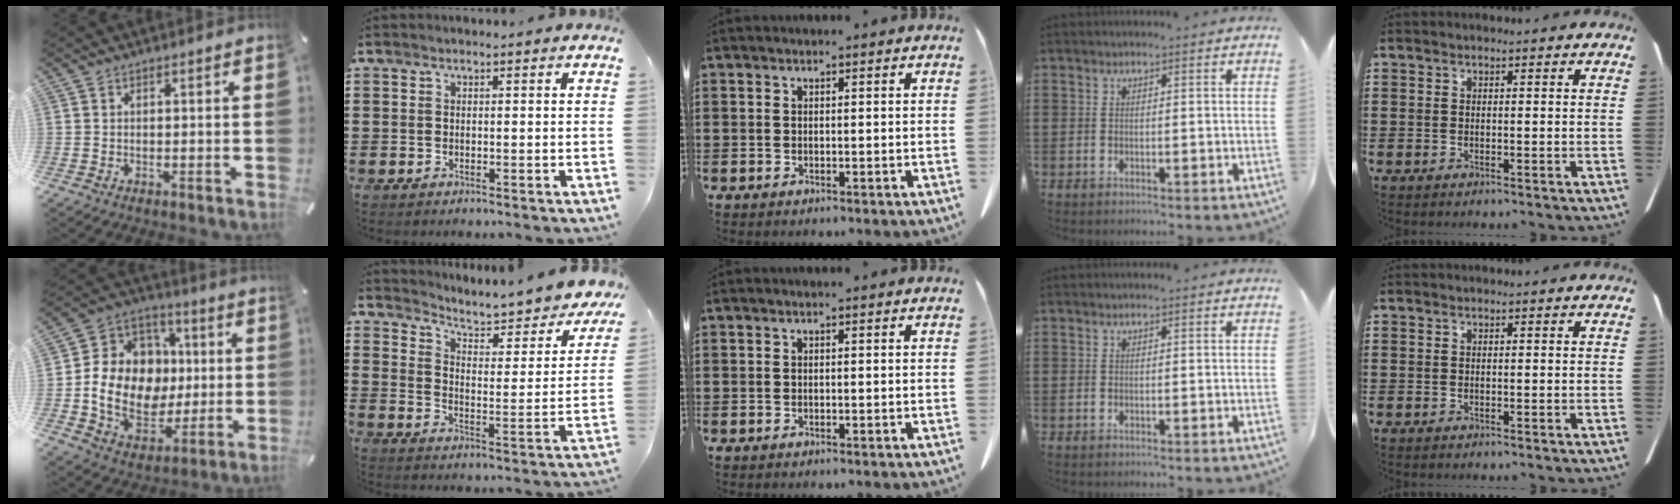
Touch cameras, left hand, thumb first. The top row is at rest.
{"thumb": {"total": 16.9, "force": [-0.6, 14.7, 8.3], "torque": [-0.160, 0.000, 0.003]}, "index": {"total": 5.2, "force": [4.7, 0.8, 2.1], "torque": [-0.059, -0.039, 0.072]}}